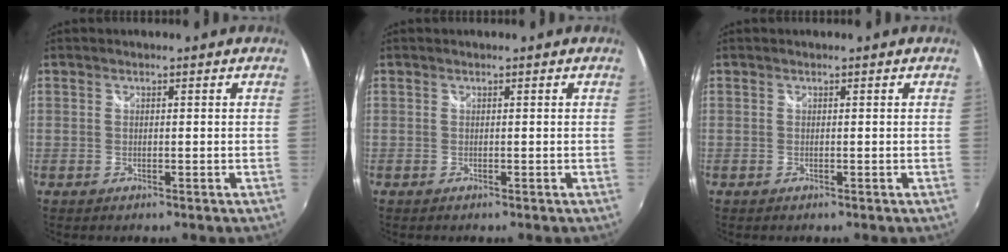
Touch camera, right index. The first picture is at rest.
{"total": 0.0}
{"total": 0.0}